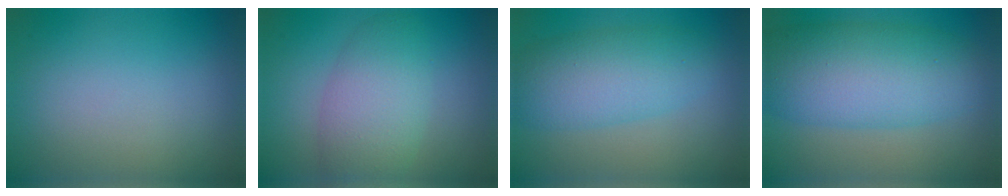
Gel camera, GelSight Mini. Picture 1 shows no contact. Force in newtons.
{"total": 5.3, "press": 5.3, "slide": 0.2}
{"total": 5.9, "press": 5.9, "slide": 0.1}
{"total": 8.6, "press": 8.6, "slide": 0.3}